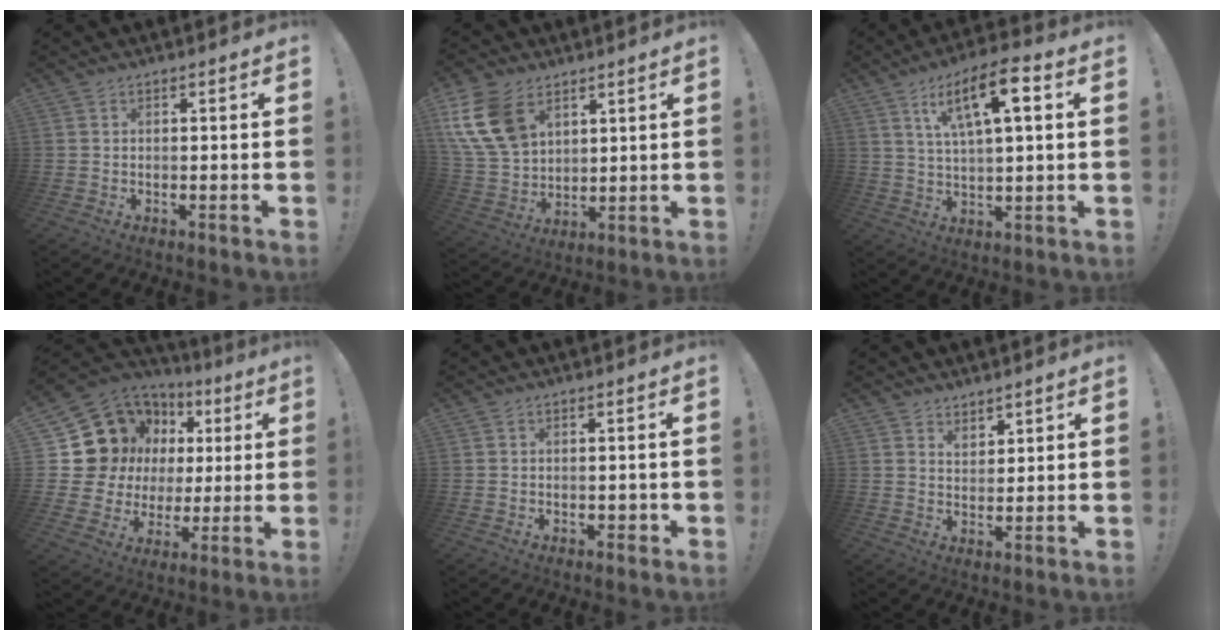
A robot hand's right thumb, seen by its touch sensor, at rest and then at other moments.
{"total": 16.1, "force": [7.9, 10.9, 8.8], "torque": [-0.187, -0.032, 0.158]}
{"total": 13.0, "force": [5.1, 3.7, 11.3], "torque": [-0.184, -0.009, 0.079]}
{"total": 16.4, "force": [7.7, 12.8, 6.7], "torque": [-0.097, -0.063, 0.176]}
{"total": 1.5, "force": [-0.4, 1.1, 0.8], "torque": [-0.019, 0.007, -0.006]}
{"total": 3.7, "force": [3.2, 1.9, -0.1], "torque": [0.005, -0.022, 0.060]}